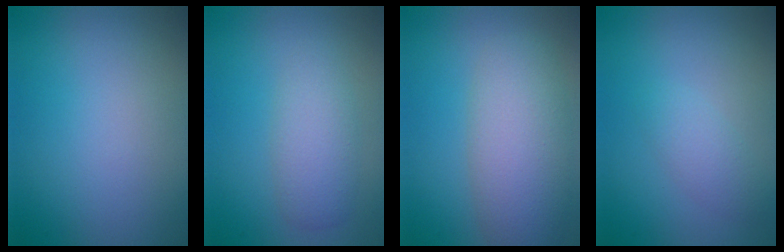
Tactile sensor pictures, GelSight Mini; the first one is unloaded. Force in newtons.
{"total": 3.0, "press": 3.0, "slide": 0.1}
{"total": 5.9, "press": 5.9, "slide": 0.6}
{"total": 1.7, "press": 1.7, "slide": 0.1}